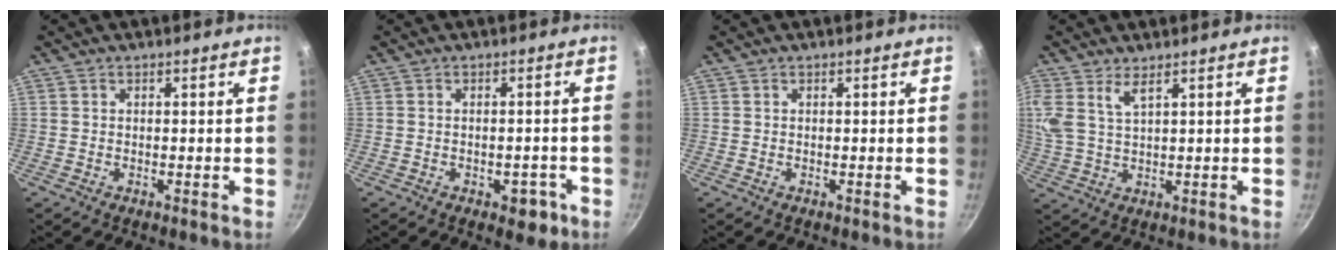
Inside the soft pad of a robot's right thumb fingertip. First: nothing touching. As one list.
[{"total": 4.7, "force": [-2.1, 2.6, 3.4], "torque": [-0.024, 0.013, -0.021]}, {"total": 0.0}, {"total": 7.8, "force": [4.7, 3.4, 5.2], "torque": [-0.115, -0.009, 0.101]}]